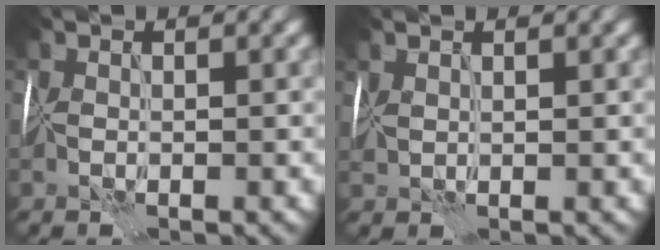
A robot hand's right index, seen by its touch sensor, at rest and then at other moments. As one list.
[{"total": 1.4, "force": [1.1, 0.4, 0.7], "torque": [-0.015, 0.004, 0.023]}]